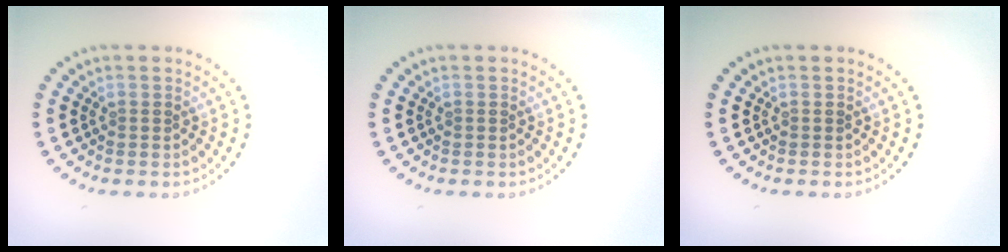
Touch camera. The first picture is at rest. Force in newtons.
{"total": 0.0}
{"total": 0.0}